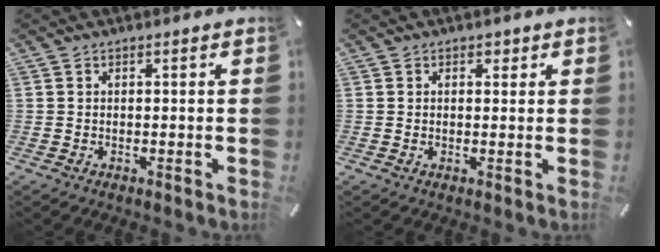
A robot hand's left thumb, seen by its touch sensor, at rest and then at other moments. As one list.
[{"total": 1.5, "force": [0.7, 1.2, 0.7], "torque": [0.001, -0.001, 0.007]}]